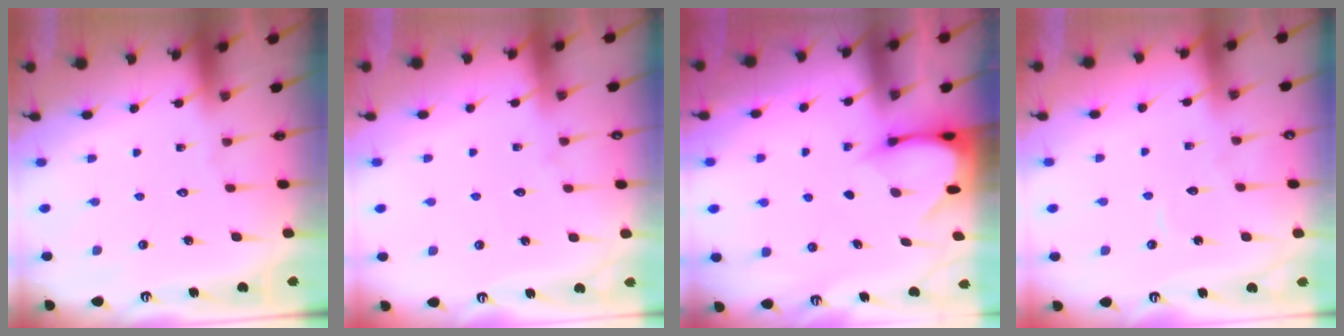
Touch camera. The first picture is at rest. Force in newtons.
{"total": 3.2, "press": 3.2, "slide": 0.5}
{"total": 3.3, "press": 3.3, "slide": 0.4}
{"total": 3.1, "press": 3.1, "slide": 0.3}